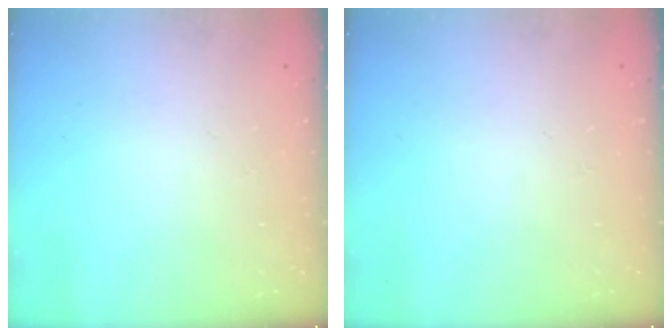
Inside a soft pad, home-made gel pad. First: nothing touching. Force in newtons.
{"total": 0.0}